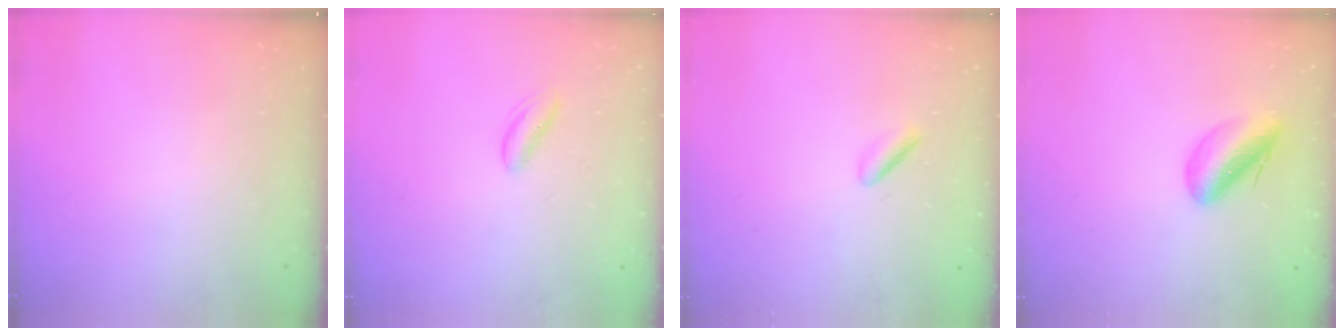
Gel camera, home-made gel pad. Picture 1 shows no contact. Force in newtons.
{"total": 2.9, "press": 2.9, "slide": 0.3}
{"total": 2.2, "press": 1.9, "slide": 1.2}
{"total": 8.4, "press": 8.3, "slide": 1.5}